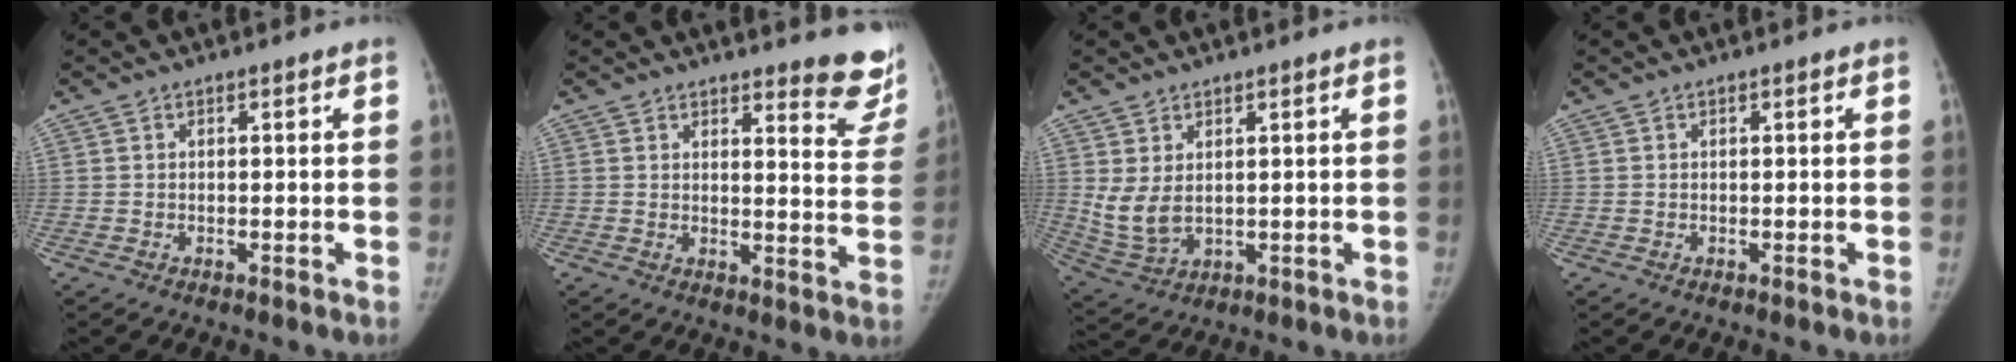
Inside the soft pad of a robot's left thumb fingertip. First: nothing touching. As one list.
[{"total": 10.7, "force": [9.5, 2.6, 4.2], "torque": [-0.009, -0.079, 0.093]}, {"total": 6.4, "force": [1.6, 4.0, 4.8], "torque": [-0.096, -0.014, 0.048]}, {"total": 0.0}]